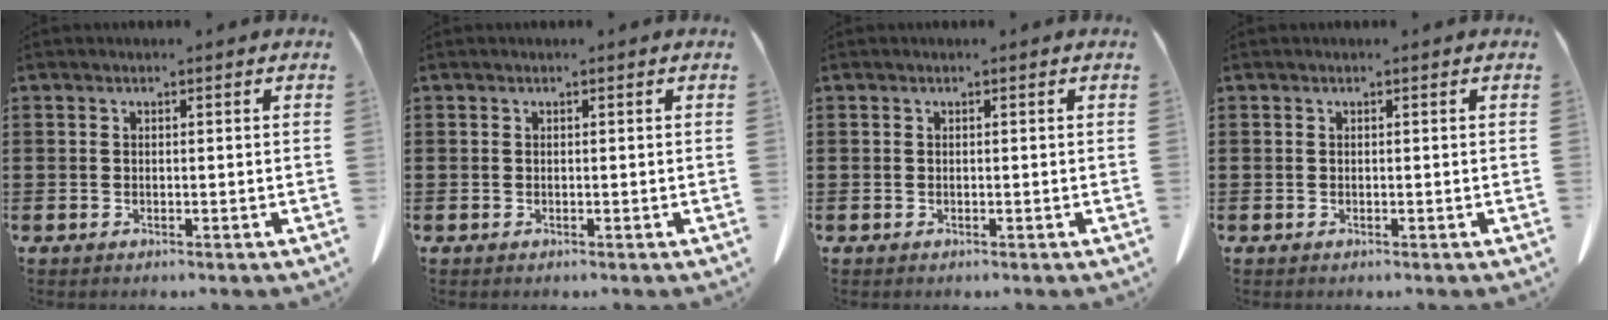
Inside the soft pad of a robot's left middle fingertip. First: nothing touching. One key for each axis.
{"total": 0.0}
{"total": 0.0}
{"total": 0.0}